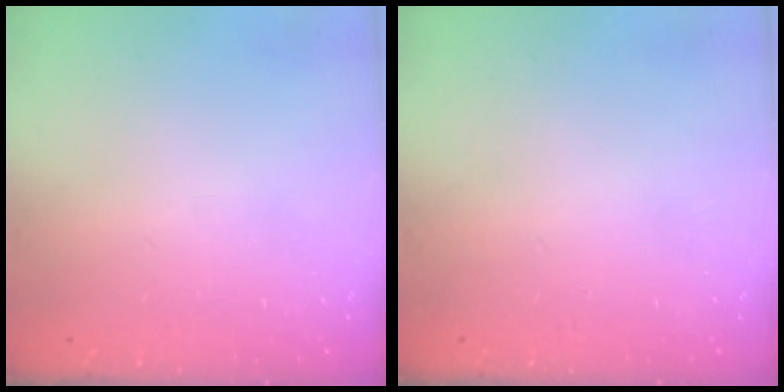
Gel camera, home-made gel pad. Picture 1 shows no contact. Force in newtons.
{"total": 0.0}